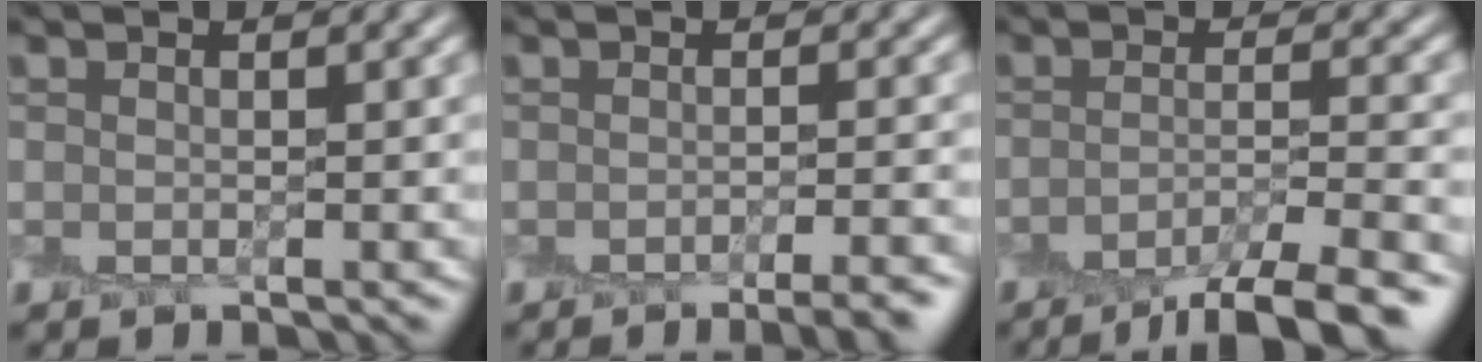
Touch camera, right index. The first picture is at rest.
{"total": 4.2, "force": [-3.5, 0.7, 2.2], "torque": [-0.020, -0.010, -0.042]}
{"total": 6.3, "force": [-4.6, 1.2, 4.2], "torque": [-0.056, -0.005, -0.071]}